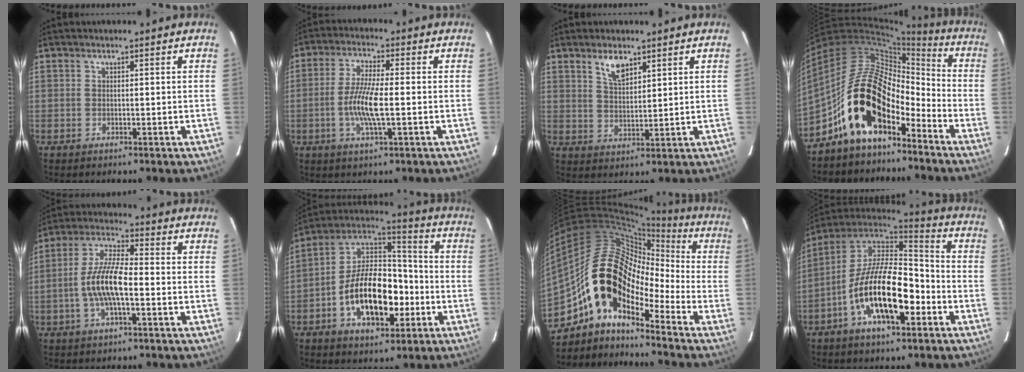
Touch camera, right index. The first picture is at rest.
{"total": 8.1, "force": [-1.6, 1.3, 7.9], "torque": [-0.157, -0.002, -0.035]}
{"total": 5.0, "force": [3.3, 2.1, 3.1], "torque": [-0.056, 0.003, 0.065]}
{"total": 18.4, "force": [-10.9, 9.1, 11.7], "torque": [-0.216, 0.014, -0.203]}
{"total": 10.1, "force": [-2.5, 2.8, 9.4], "torque": [-0.195, 0.007, -0.049]}
{"total": 17.7, "force": [-5.6, 9.7, 13.8], "torque": [-0.254, 0.022, -0.089]}
{"total": 15.5, "force": [-8.8, 8.1, 9.8], "torque": [-0.158, 0.009, -0.185]}
{"total": 18.4, "force": [-6.9, 7.9, 15.2], "torque": [-0.282, -0.003, -0.125]}